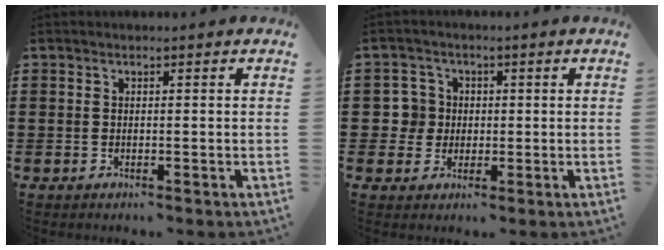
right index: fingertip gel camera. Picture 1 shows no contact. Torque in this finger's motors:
{"motor_torque": [0.37, 0.33, 0.12, -0.03]}